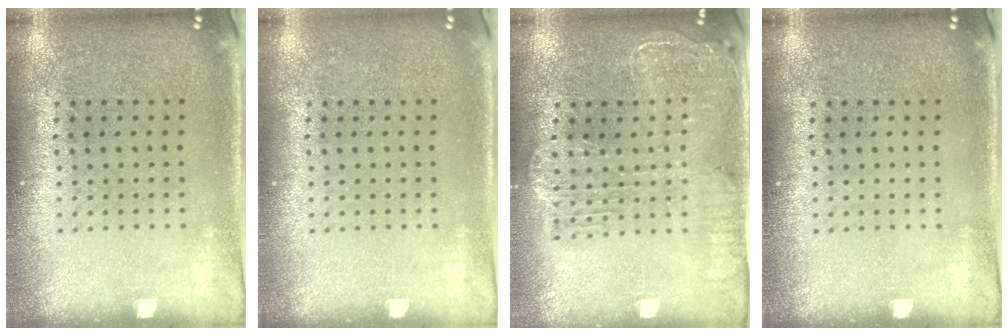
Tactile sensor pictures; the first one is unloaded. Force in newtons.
{"total": 0.0}
{"total": 2.1, "press": 1.9, "slide": 0.9}
{"total": 0.0}